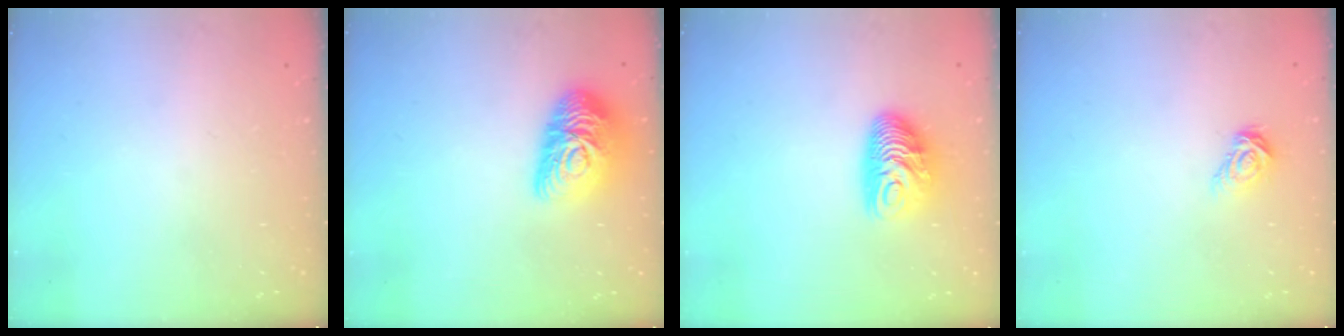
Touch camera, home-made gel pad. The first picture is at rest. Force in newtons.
{"total": 13.7, "press": 13.7, "slide": 0.9}
{"total": 9.7, "press": 9.7, "slide": 0.4}
{"total": 5.7, "press": 5.6, "slide": 0.5}